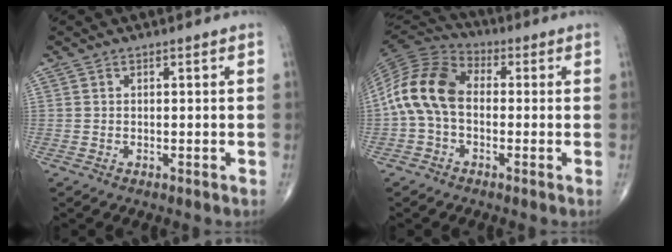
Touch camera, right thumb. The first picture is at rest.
{"total": 12.7, "force": [-0.7, 8.5, 9.4], "torque": [-0.185, 0.032, -0.028]}